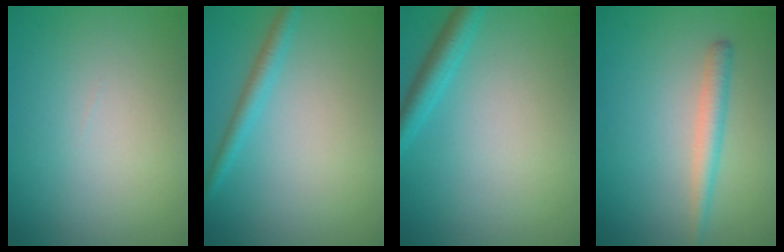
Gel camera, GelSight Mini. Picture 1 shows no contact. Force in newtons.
{"total": 2.0, "press": 2.0, "slide": 0.1}
{"total": 2.7, "press": 2.7, "slide": 0.2}
{"total": 2.1, "press": 2.1, "slide": 0.1}